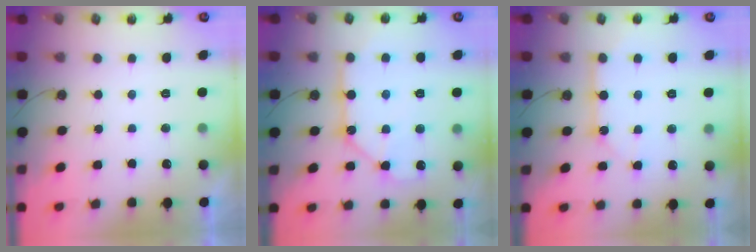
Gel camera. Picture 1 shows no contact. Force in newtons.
{"total": 11.2, "press": 11.2, "slide": 1.0}
{"total": 9.9, "press": 9.8, "slide": 0.8}